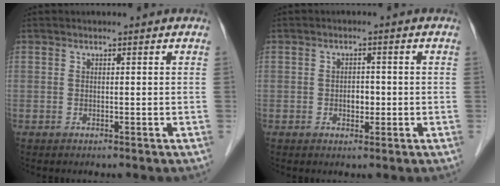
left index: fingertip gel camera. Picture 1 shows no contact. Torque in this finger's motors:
{"motor_torque": [0.17, 0.14, 0.02, 0.03]}